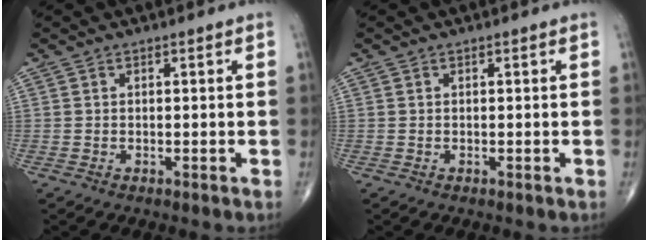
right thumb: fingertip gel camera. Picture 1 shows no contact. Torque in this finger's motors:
{"motor_torque": [0.00, 0.00, 0.00, 0.00, 0.00]}